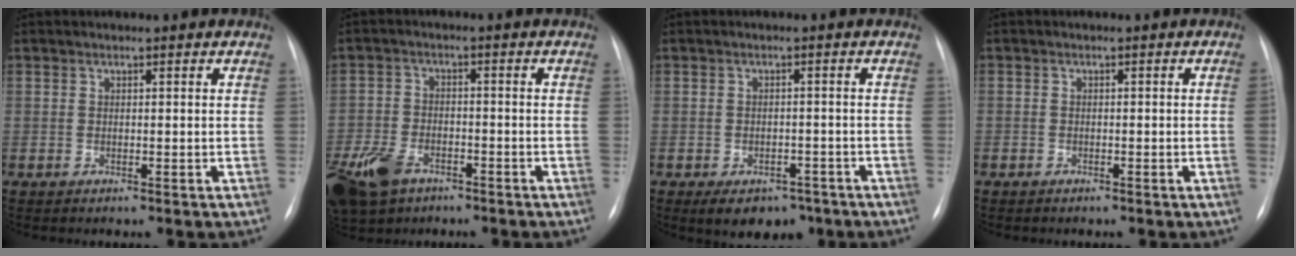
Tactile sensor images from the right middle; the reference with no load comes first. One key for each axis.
{"total": 12.6, "fx": -7.5, "fy": 7.5, "fz": 6.8, "tx": -0.172, "ty": -0.009, "tz": -0.129}
{"total": 7.2, "fx": -4.8, "fy": 4.4, "fz": 3.0, "tx": -0.035, "ty": 0.009, "tz": -0.059}
{"total": 0.8, "fx": -0.4, "fy": -0.2, "fz": 0.6, "tx": -0.011, "ty": 0.004, "tz": -0.006}